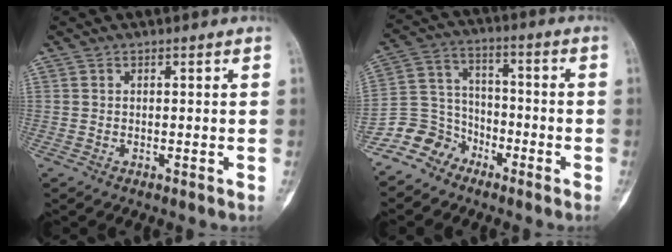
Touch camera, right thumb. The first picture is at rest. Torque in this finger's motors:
{"motor_torque": [0.98, -0.24, 0.07, -0.80, -0.03]}